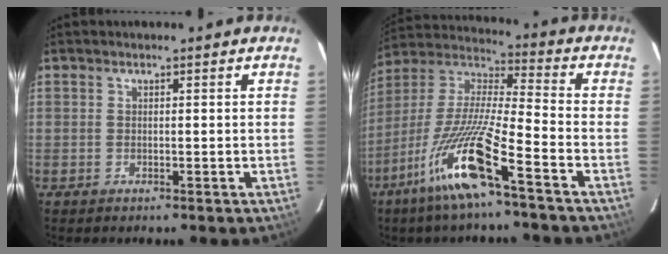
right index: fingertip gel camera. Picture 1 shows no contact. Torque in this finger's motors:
{"motor_torque": [1.51, -0.63, 1.05, 0.21]}